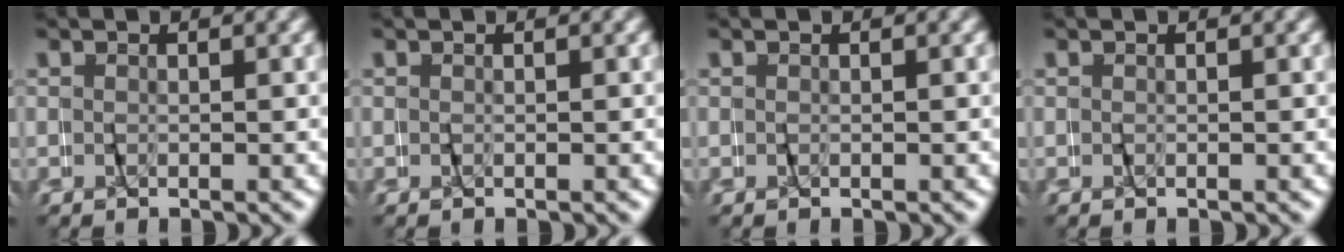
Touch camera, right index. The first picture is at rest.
{"total": 0.0}
{"total": 0.0}
{"total": 0.0}